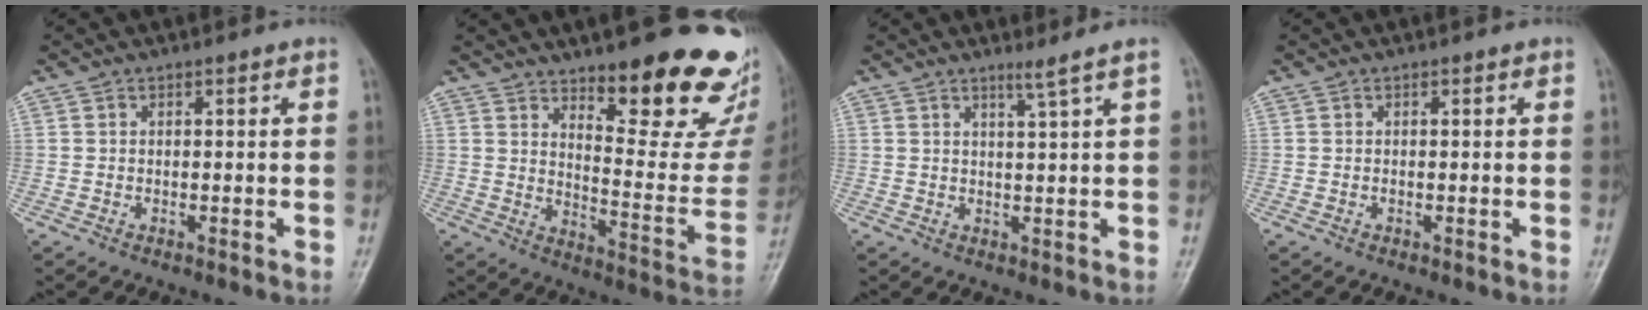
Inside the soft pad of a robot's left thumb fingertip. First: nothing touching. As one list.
[{"total": 22.1, "force": [14.7, 6.7, 15.2], "torque": [-0.151, -0.111, 0.204]}, {"total": 1.5, "force": [1.1, -0.7, 0.8], "torque": [-0.025, -0.017, 0.023]}, {"total": 0.0}]